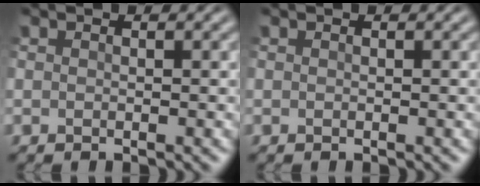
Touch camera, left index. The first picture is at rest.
{"total": 0.0}